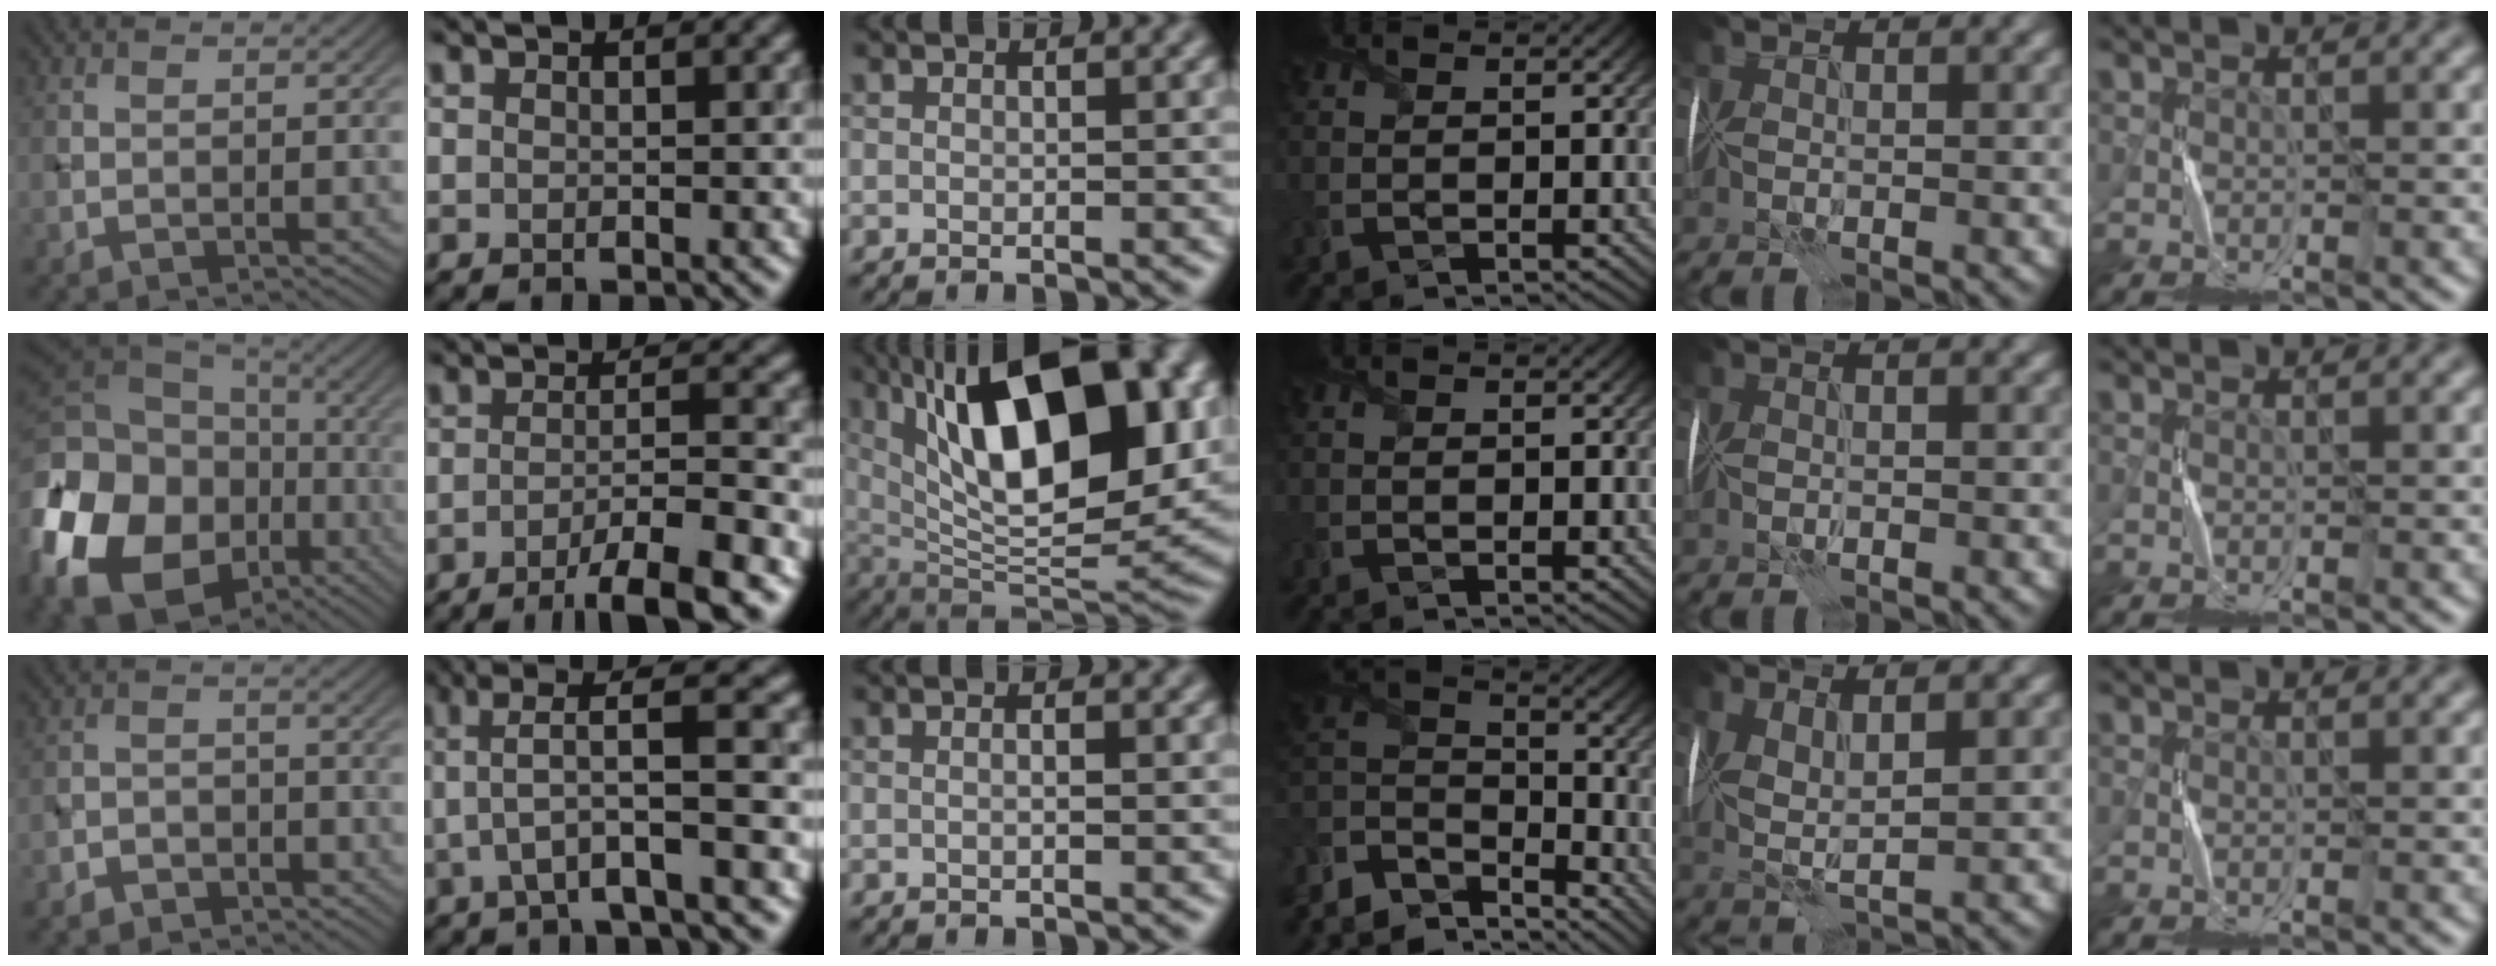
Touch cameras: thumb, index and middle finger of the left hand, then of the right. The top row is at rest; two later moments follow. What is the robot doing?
{"motion": "fold", "object": "memory foam"}